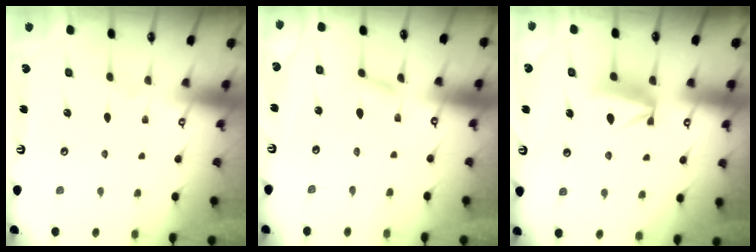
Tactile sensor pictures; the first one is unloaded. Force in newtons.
{"total": 1.4, "press": 1.4, "slide": 0.2}
{"total": 8.8, "press": 8.8, "slide": 0.9}